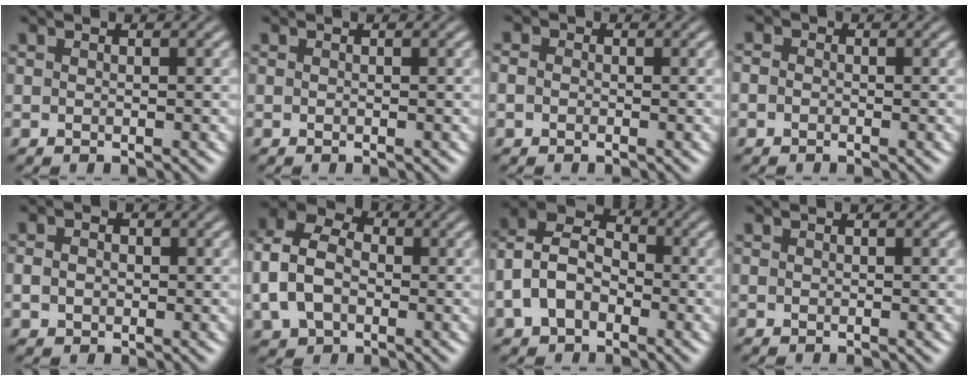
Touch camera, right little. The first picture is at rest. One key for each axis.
{"total": 0.0}
{"total": 1.0, "fx": -0.6, "fy": 0.7, "fz": 0.4, "tx": -0.010, "ty": -0.007, "tz": -0.010}
{"total": 0.8, "fx": -0.7, "fy": 0.4, "fz": 0.1, "tx": -0.003, "ty": -0.006, "tz": -0.013}
{"total": 1.3, "fx": -0.4, "fy": 0.9, "fz": 0.9, "tx": -0.022, "ty": -0.010, "tz": 0.001}
{"total": 8.6, "fx": 1.1, "fy": 6.9, "fz": 5.0, "tx": -0.108, "ty": 0.002, "tz": 0.012}
{"total": 10.4, "fx": 1.0, "fy": 8.8, "fz": 5.5, "tx": -0.126, "ty": -0.007, "tz": 0.005}
{"total": 0.0}